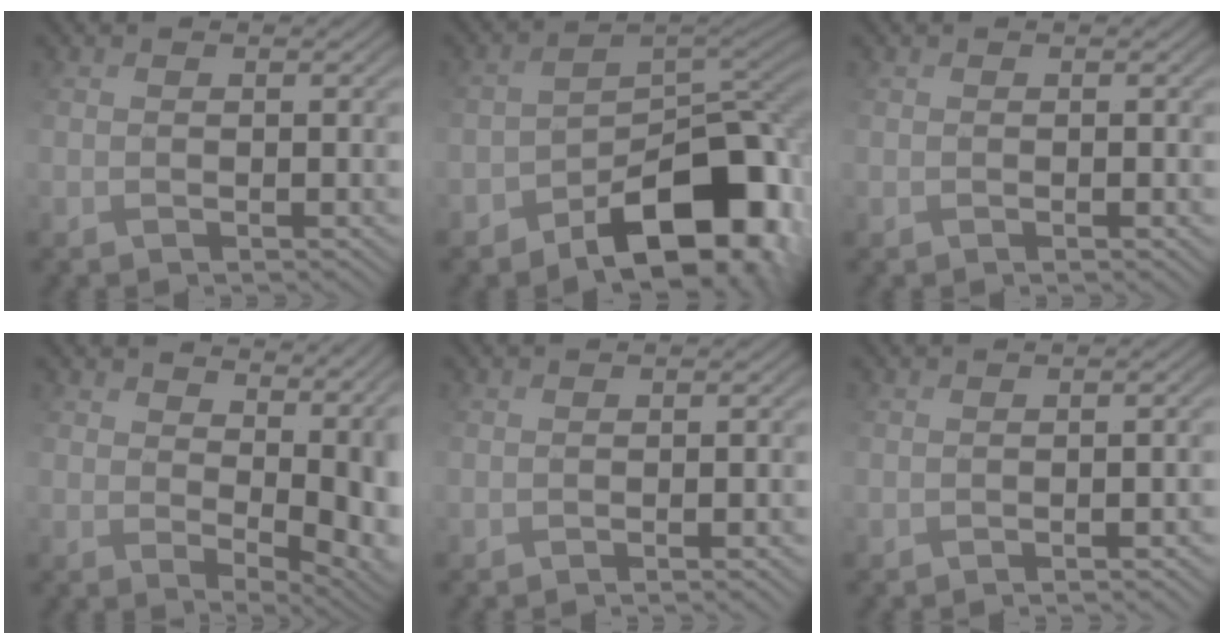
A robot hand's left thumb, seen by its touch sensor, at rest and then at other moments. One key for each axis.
{"total": 13.0, "fx": -6.9, "fy": 6.6, "fz": 8.9, "tx": -0.111, "ty": -0.009, "tz": -0.108}
{"total": 0.8, "fx": -0.2, "fy": 0.4, "fz": 0.7, "tx": -0.011, "ty": 0.000, "tz": 0.002}
{"total": 10.7, "fx": 3.6, "fy": 6.2, "fz": 8.0, "tx": -0.138, "ty": -0.026, "tz": 0.093}
{"total": 2.9, "fx": -1.7, "fy": 0.6, "fz": 2.2, "tx": -0.017, "ty": 0.007, "tz": -0.005}
{"total": 3.5, "fx": -2.0, "fy": 0.7, "fz": 2.8, "tx": -0.014, "ty": 0.009, "tz": -0.008}